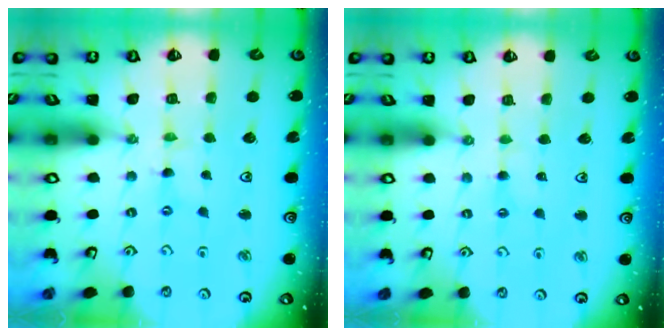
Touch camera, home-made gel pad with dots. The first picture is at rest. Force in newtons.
{"total": 2.5, "press": 2.5, "slide": 0.2}